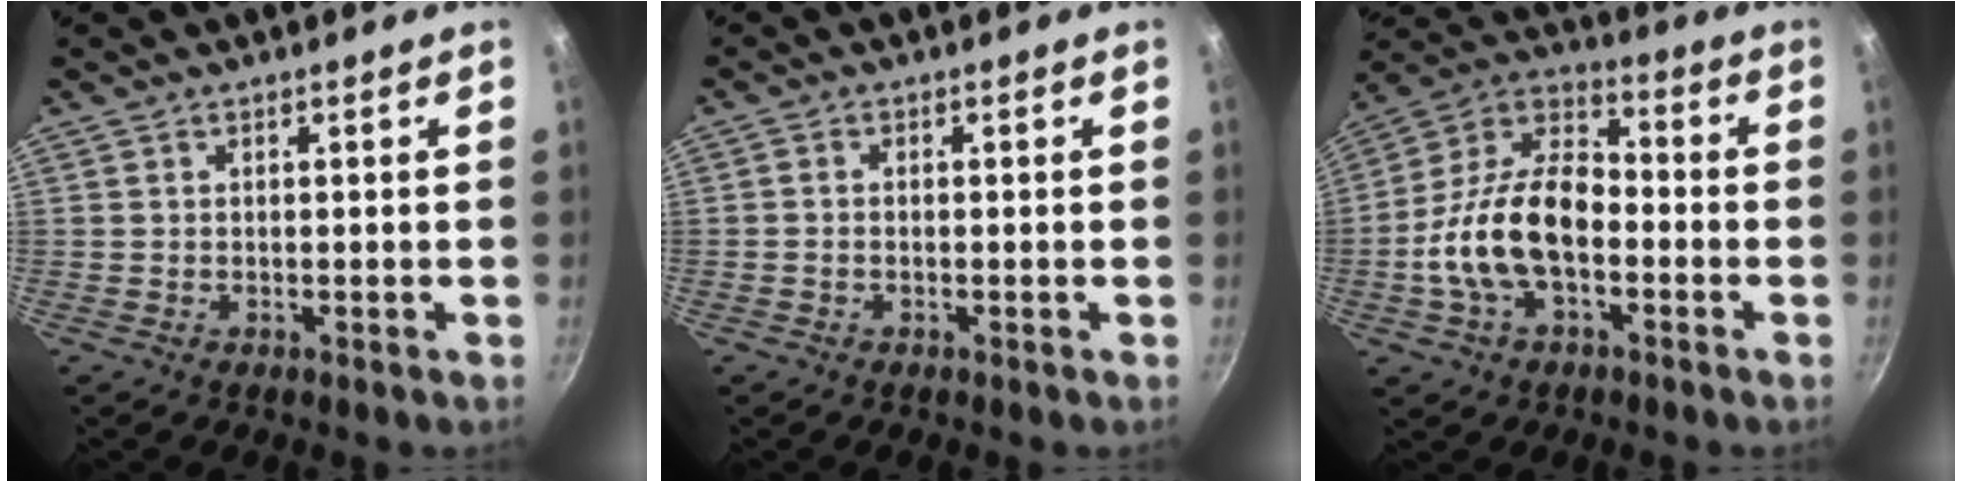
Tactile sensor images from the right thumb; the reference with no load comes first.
{"total": 1.0, "force": [-0.4, 0.6, 0.6], "torque": [-0.014, 0.006, -0.009]}
{"total": 17.5, "force": [-3.8, 10.3, 13.6], "torque": [-0.226, 0.046, -0.088]}